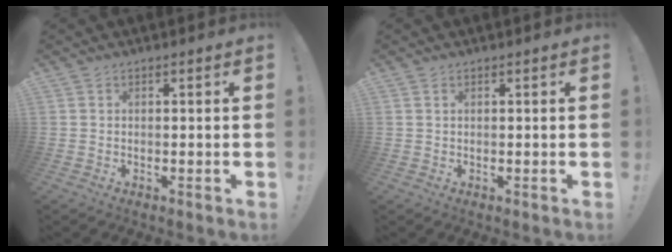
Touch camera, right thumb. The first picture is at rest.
{"total": 0.6, "force": [0.4, 0.2, 0.4], "torque": [-0.012, 0.002, 0.010]}